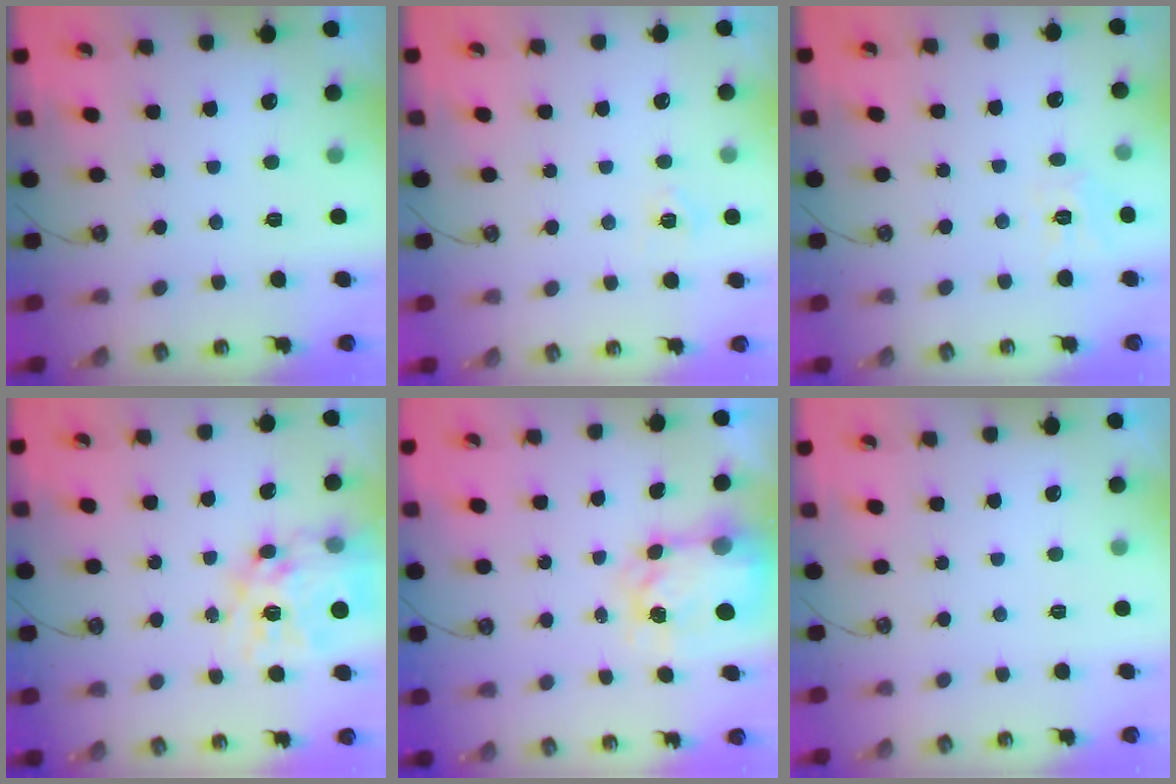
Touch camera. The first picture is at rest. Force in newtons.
{"total": 4.6, "press": 4.5, "slide": 0.6}
{"total": 6.4, "press": 6.4, "slide": 0.5}
{"total": 16.7, "press": 16.7, "slide": 1.7}
{"total": 5.4, "press": 5.3, "slide": 0.8}
{"total": 0.0}